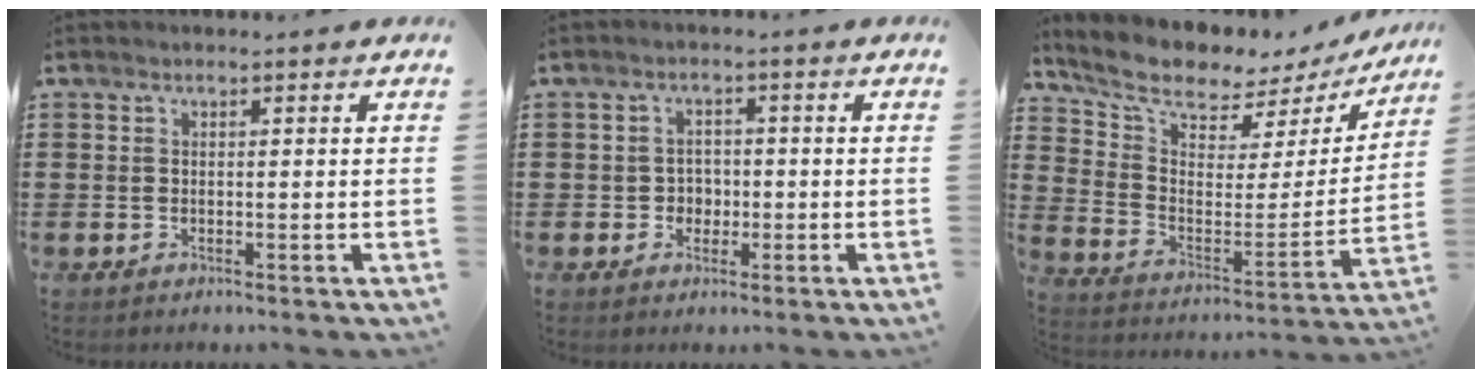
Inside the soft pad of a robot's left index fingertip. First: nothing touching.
{"total": 2.6, "force": [-0.8, 2.3, 0.9], "torque": [-0.026, 0.004, -0.019]}
{"total": 6.9, "force": [6.2, 2.1, 2.0], "torque": [-0.071, -0.056, 0.102]}